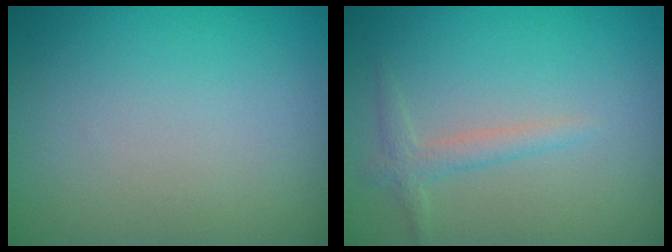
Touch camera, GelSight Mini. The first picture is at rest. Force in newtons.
{"total": 1.5, "press": 1.5, "slide": 0.1}